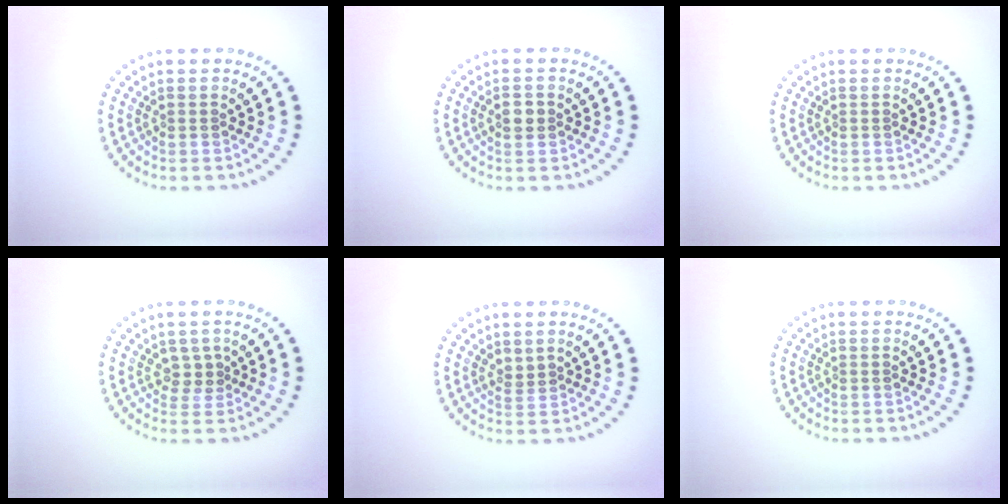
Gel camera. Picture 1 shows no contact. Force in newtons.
{"total": 1.6, "press": 1.6, "slide": 0.2}
{"total": 0.0}
{"total": 1.6, "press": 1.3, "slide": 1.0}
{"total": 1.0, "press": 0.8, "slide": 0.5}
{"total": 0.0}